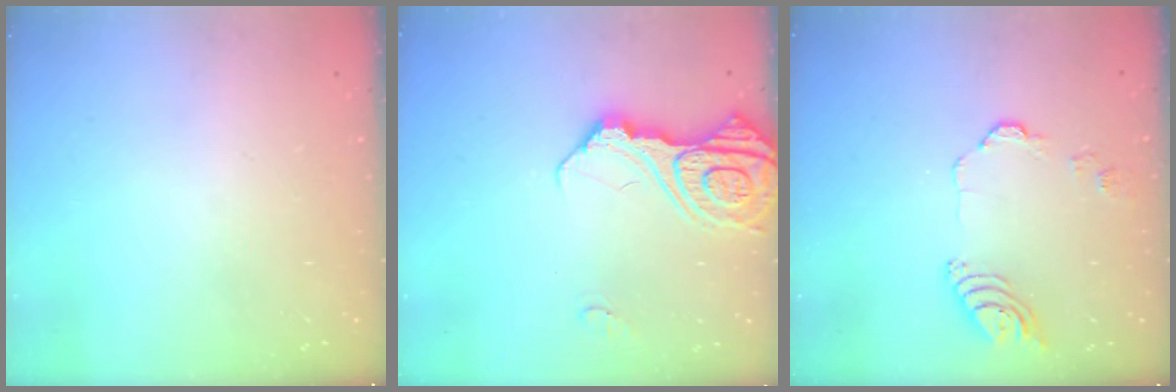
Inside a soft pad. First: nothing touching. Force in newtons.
{"total": 16.0, "press": 15.9, "slide": 1.9}
{"total": 8.9, "press": 8.8, "slide": 1.0}